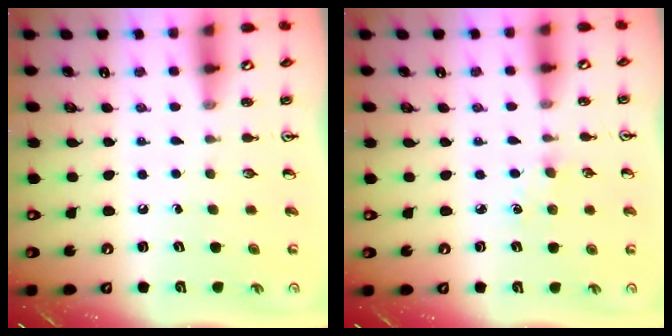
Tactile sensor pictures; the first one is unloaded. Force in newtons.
{"total": 2.7, "press": 2.7, "slide": 0.4}